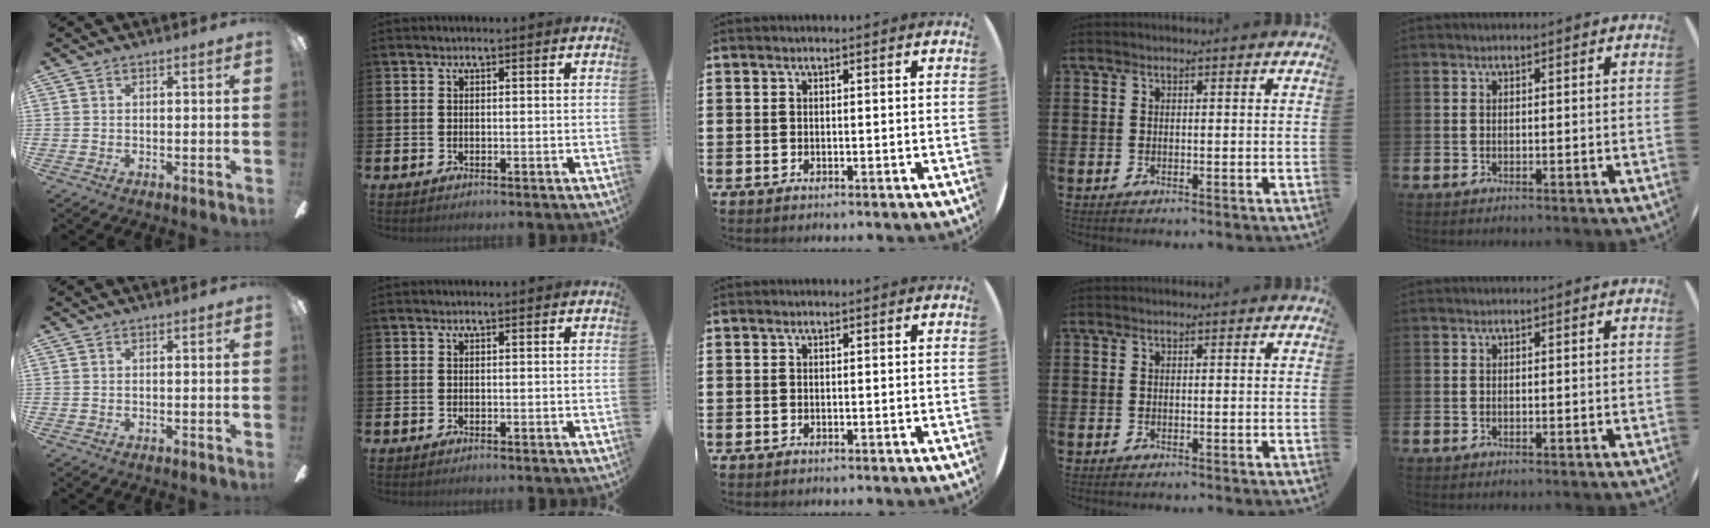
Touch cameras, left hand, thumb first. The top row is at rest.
{}